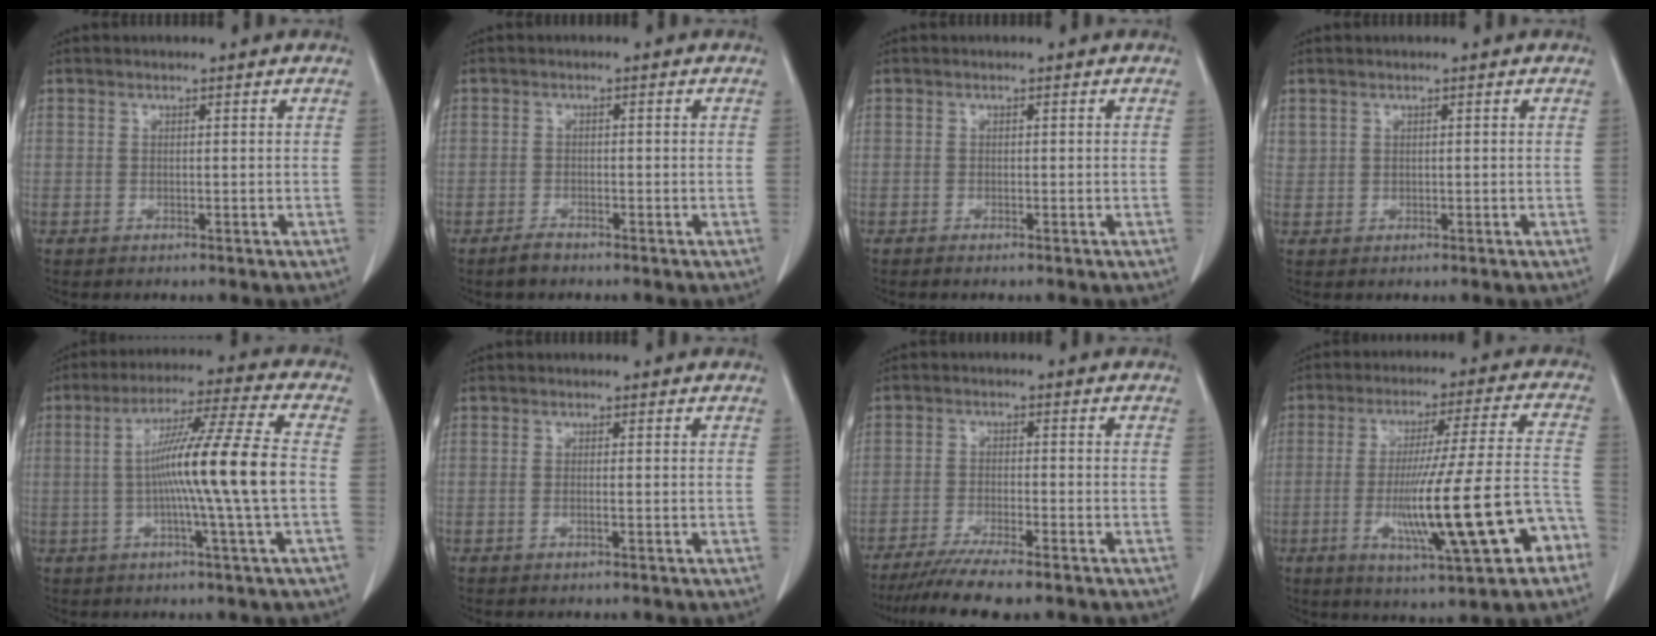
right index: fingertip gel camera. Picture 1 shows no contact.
{"total": 1.6, "force": [-1.4, 0.6, 0.5], "torque": [-0.012, 0.000, -0.024]}
{"total": 0.6, "force": [-0.5, 0.0, 0.3], "torque": [-0.010, -0.001, -0.008]}
{"total": 1.0, "force": [0.6, 0.7, 0.1], "torque": [0.008, 0.007, 0.012]}
{"total": 13.6, "force": [-1.2, -1.9, 13.4], "torque": [-0.229, 0.004, -0.026]}
{"total": 0.6, "force": [-0.2, -0.1, 0.5], "torque": [-0.011, 0.001, -0.002]}
{"total": 8.8, "force": [-7.2, 0.2, 5.0], "torque": [-0.078, -0.023, -0.117]}
{"total": 19.0, "force": [-6.8, 1.3, 17.7], "torque": [-0.271, 0.002, -0.092]}